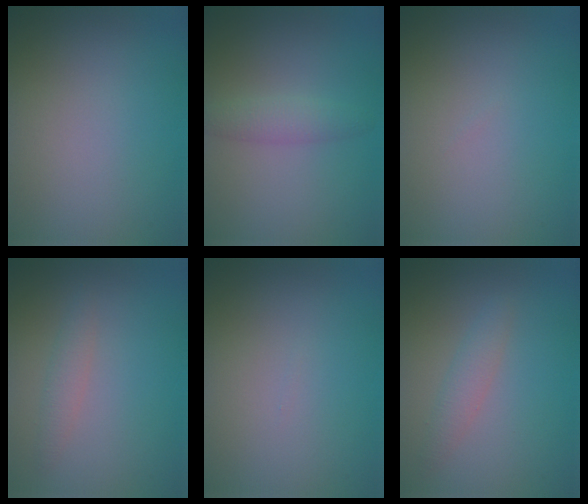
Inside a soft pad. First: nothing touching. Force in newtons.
{"total": 1.9, "press": 1.9, "slide": 0.0}
{"total": 0.0}
{"total": 1.4, "press": 1.4, "slide": 0.0}
{"total": 0.0}
{"total": 1.7, "press": 1.7, "slide": 0.1}